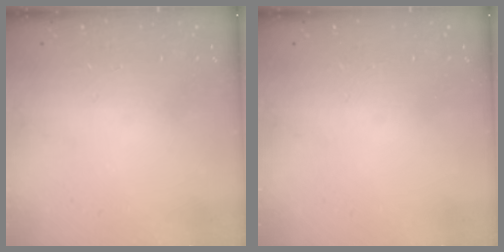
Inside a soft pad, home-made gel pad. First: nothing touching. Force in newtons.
{"total": 0.0}